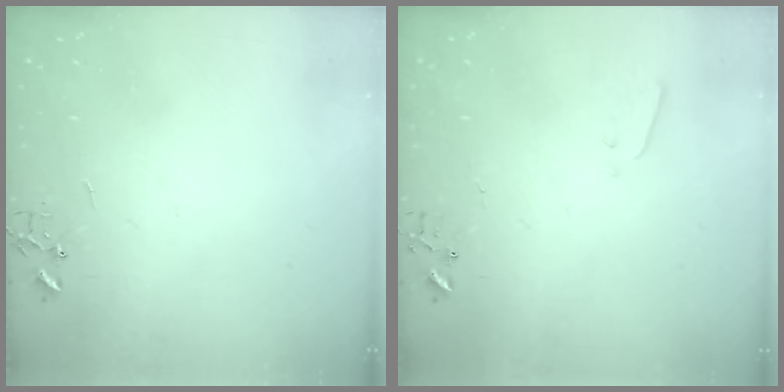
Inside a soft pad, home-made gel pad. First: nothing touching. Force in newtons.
{"total": 1.9, "press": 1.9, "slide": 0.4}